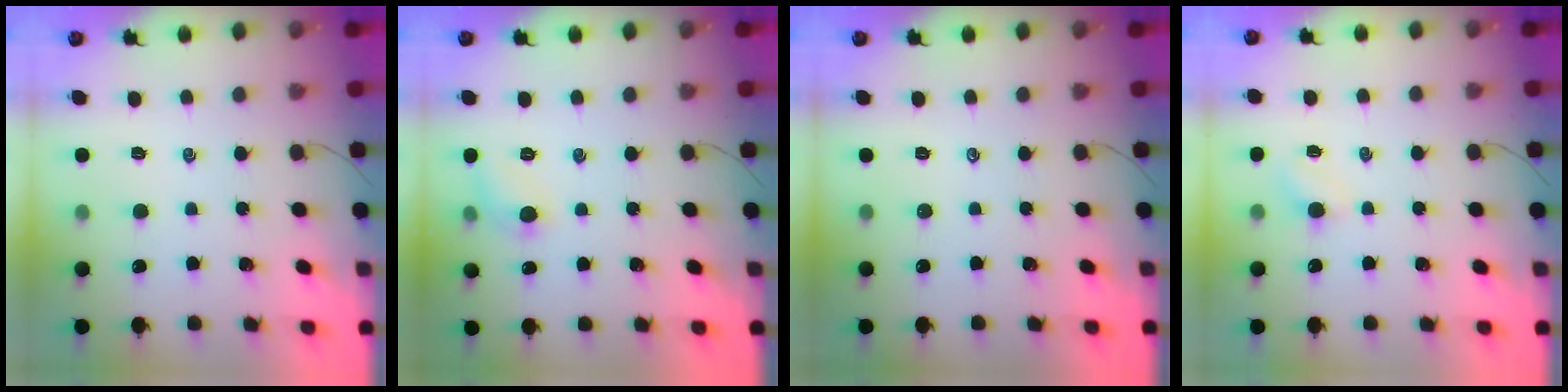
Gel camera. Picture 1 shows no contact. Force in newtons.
{"total": 5.5, "press": 5.2, "slide": 1.7}
{"total": 0.0}
{"total": 2.8, "press": 2.6, "slide": 1.0}